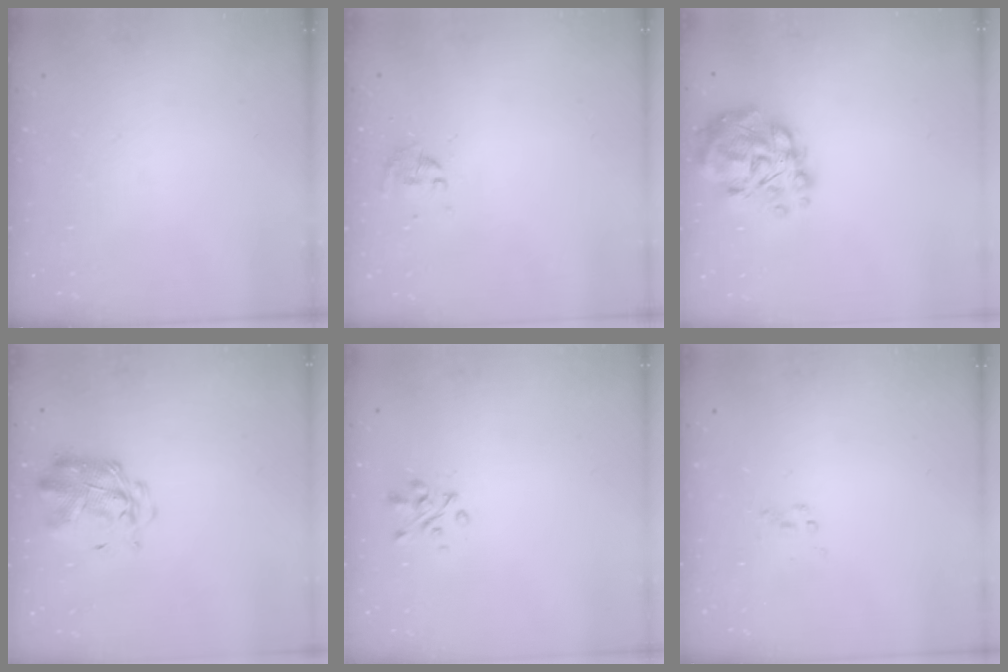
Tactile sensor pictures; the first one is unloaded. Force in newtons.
{"total": 0.0}
{"total": 14.7, "press": 13.9, "slide": 4.7}
{"total": 2.9, "press": 2.8, "slide": 0.8}
{"total": 2.5, "press": 2.3, "slide": 0.8}
{"total": 1.5, "press": 1.5, "slide": 0.1}